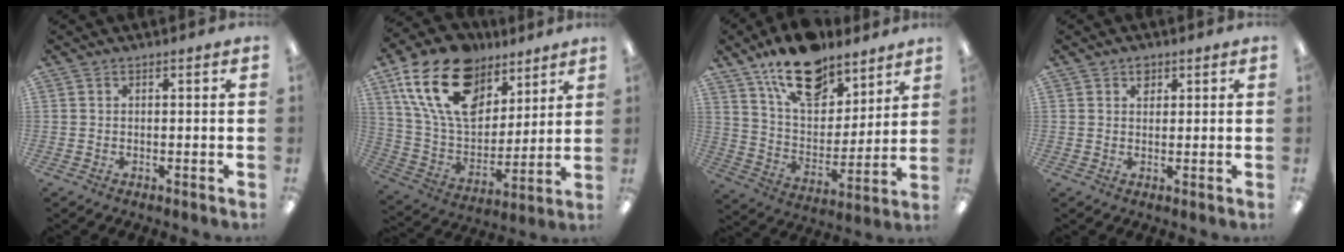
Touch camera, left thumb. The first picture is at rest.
{"total": 21.7, "force": [12.1, 13.2, 12.3], "torque": [-0.246, -0.046, 0.219]}
{"total": 17.7, "force": [13.1, 8.7, 8.1], "torque": [-0.141, -0.073, 0.234]}
{"total": 2.3, "force": [1.4, 1.6, 1.0], "torque": [-0.006, -0.004, 0.021]}